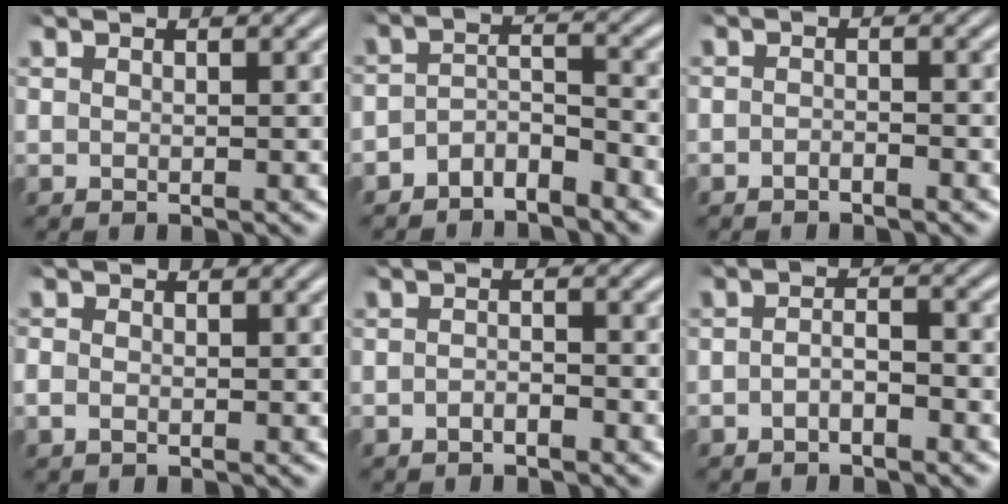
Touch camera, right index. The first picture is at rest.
{"total": 3.6, "force": [-3.1, 1.4, 1.1], "torque": [-0.014, -0.009, -0.057]}
{"total": 1.2, "force": [-1.2, 0.2, 0.2], "torque": [-0.003, -0.002, -0.024]}
{"total": 1.3, "force": [-0.6, 1.0, 0.7], "torque": [-0.022, -0.010, -0.009]}
{"total": 1.4, "force": [-1.3, 0.3, 0.5], "torque": [-0.002, 0.000, -0.027]}
{"total": 2.3, "force": [-1.6, 0.9, 1.3], "torque": [-0.020, -0.007, -0.029]}